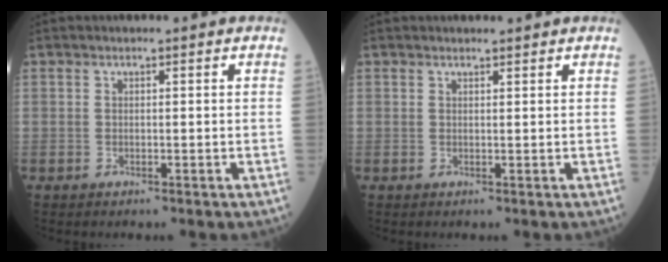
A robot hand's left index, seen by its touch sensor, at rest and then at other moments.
{"total": 1.5, "force": [1.5, 0.1, 0.3], "torque": [-0.006, 0.005, 0.023]}